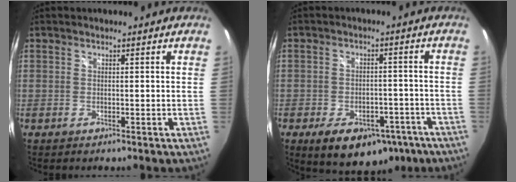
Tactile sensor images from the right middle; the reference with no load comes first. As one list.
[{"total": 14.7, "force": [-9.2, 8.4, 7.9], "torque": [-0.150, 0.005, -0.111]}]